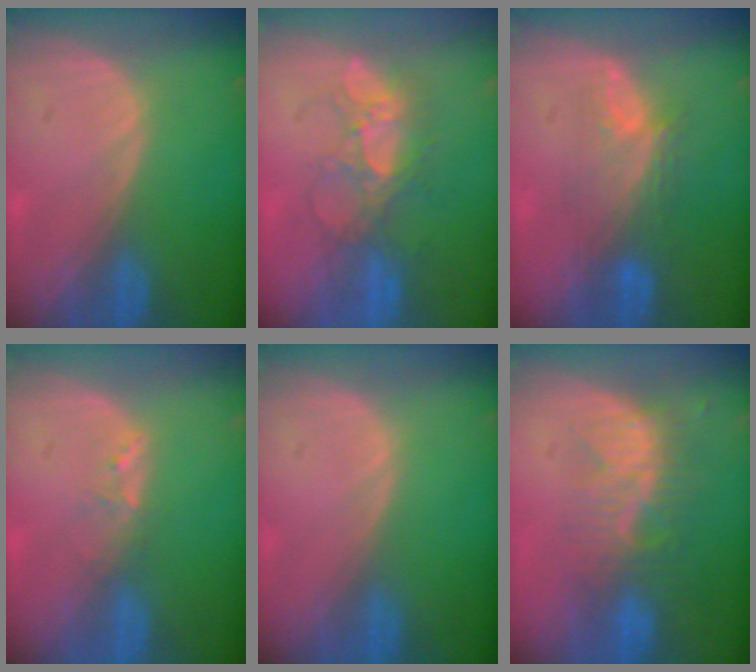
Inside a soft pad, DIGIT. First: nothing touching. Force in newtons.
{"total": 6.4, "press": 6.2, "slide": 1.5}
{"total": 5.4, "press": 5.3, "slide": 1.5}
{"total": 1.6, "press": 1.5, "slide": 0.3}
{"total": 0.0}
{"total": 8.1, "press": 7.4, "slide": 3.5}